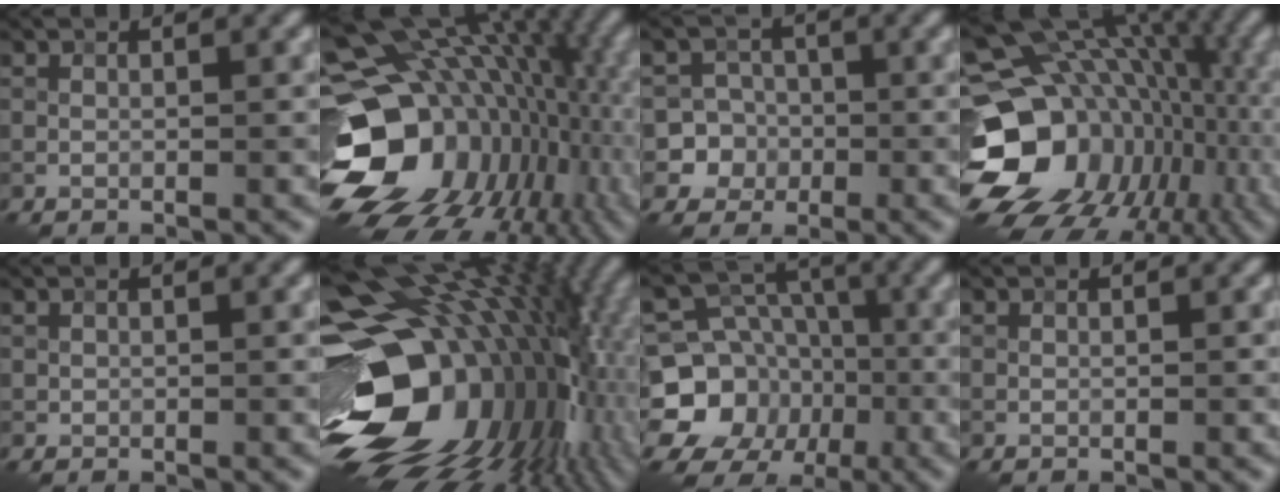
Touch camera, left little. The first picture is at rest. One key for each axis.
{"total": 20.3, "fx": -3.3, "fy": 15.1, "fz": 13.2, "tx": -0.233, "ty": -0.011, "tz": -0.027}
{"total": 5.3, "fx": -1.7, "fy": 5.0, "fz": 0.4, "tx": 0.024, "ty": 0.008, "tz": -0.040}
{"total": 20.4, "fx": -4.9, "fy": 16.3, "fz": 11.2, "tx": -0.178, "ty": -0.008, "tz": -0.072}
{"total": 0.0}
{"total": 20.8, "fx": -1.0, "fy": 14.3, "fz": 15.0, "tx": -0.310, "ty": -0.048, "tz": 0.006}
{"total": 12.1, "fx": -3.5, "fy": 10.8, "fz": 4.1, "tx": -0.080, "ty": -0.018, "tz": -0.083}
{"total": 0.0}